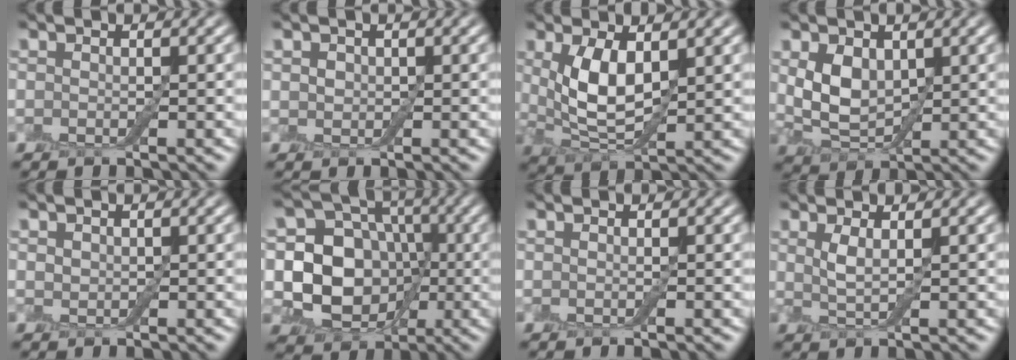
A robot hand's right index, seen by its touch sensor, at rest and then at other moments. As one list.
[{"total": 0.8, "force": [0.3, 0.6, 0.3], "torque": [-0.004, 0.003, 0.003]}, {"total": 5.5, "force": [1.3, 2.6, 4.7], "torque": [-0.105, -0.003, 0.033]}, {"total": 3.7, "force": [1.0, 2.4, 2.6], "torque": [-0.059, -0.002, 0.025]}, {"total": 0.7, "force": [0.4, 0.5, 0.2], "torque": [-0.004, 0.002, 0.005]}, {"total": 9.4, "force": [-0.6, 7.9, 5.1], "torque": [-0.075, -0.006, -0.032]}, {"total": 0.0}, {"total": 1.6, "force": [0.8, 0.2, 1.4], "torque": [-0.034, -0.003, 0.018]}]